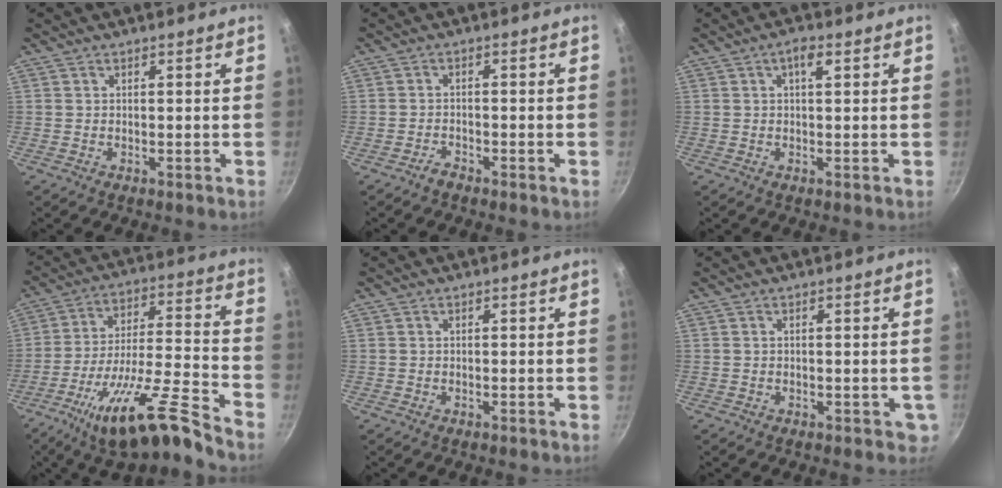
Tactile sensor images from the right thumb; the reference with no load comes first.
{"total": 1.6, "force": [-1.5, 0.2, 0.6], "torque": [-0.015, 0.014, -0.025]}
{"total": 2.9, "force": [1.0, 0.9, 2.6], "torque": [-0.045, 0.004, 0.016]}
{"total": 18.6, "force": [-13.0, 2.5, 13.1], "torque": [-0.213, 0.071, -0.228]}
{"total": 0.0}
{"total": 2.3, "force": [-0.2, 1.3, 1.9], "torque": [-0.017, -0.002, 0.000]}